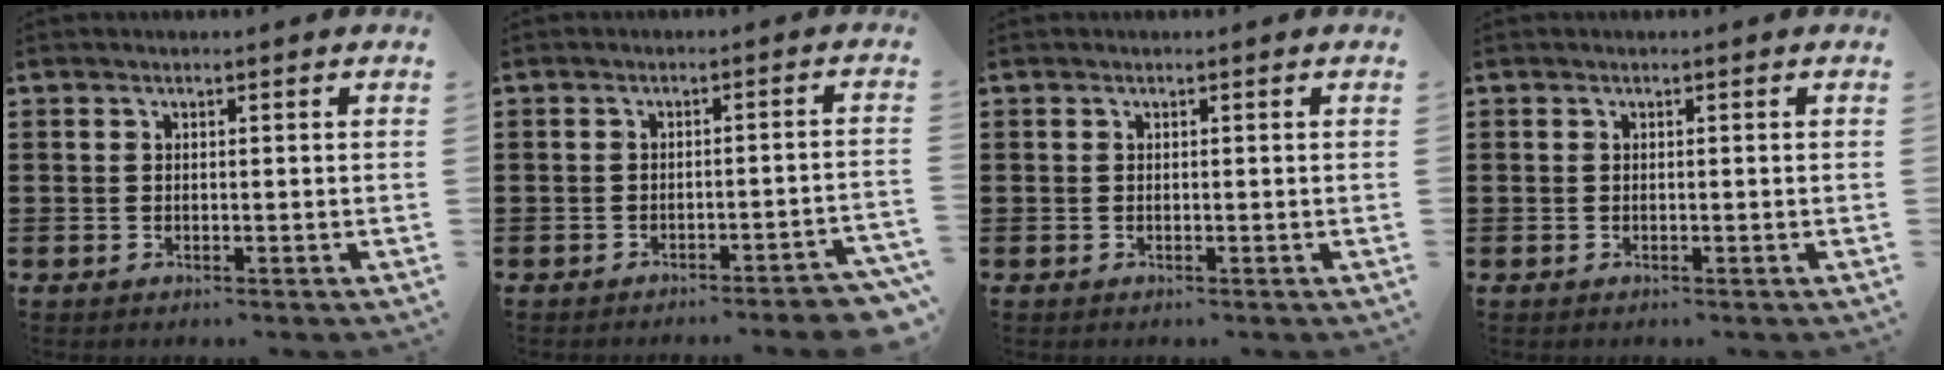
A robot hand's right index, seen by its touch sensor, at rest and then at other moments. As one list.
[{"total": 3.2, "force": [-2.8, -0.3, 1.5], "torque": [-0.026, -0.009, -0.056]}, {"total": 0.0}, {"total": 0.0}]